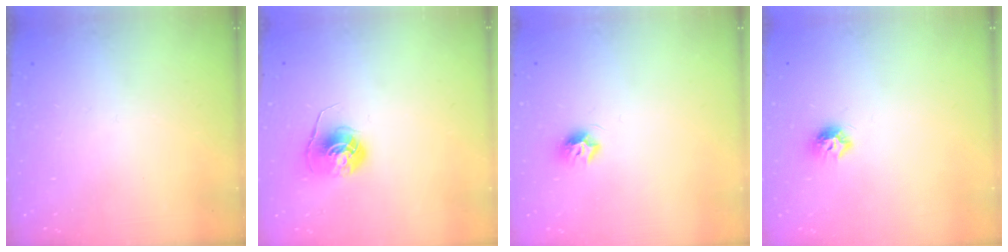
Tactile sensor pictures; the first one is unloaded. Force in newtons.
{"total": 6.0, "press": 6.0, "slide": 0.4}
{"total": 7.4, "press": 7.4, "slide": 0.1}
{"total": 6.5, "press": 6.5, "slide": 0.3}